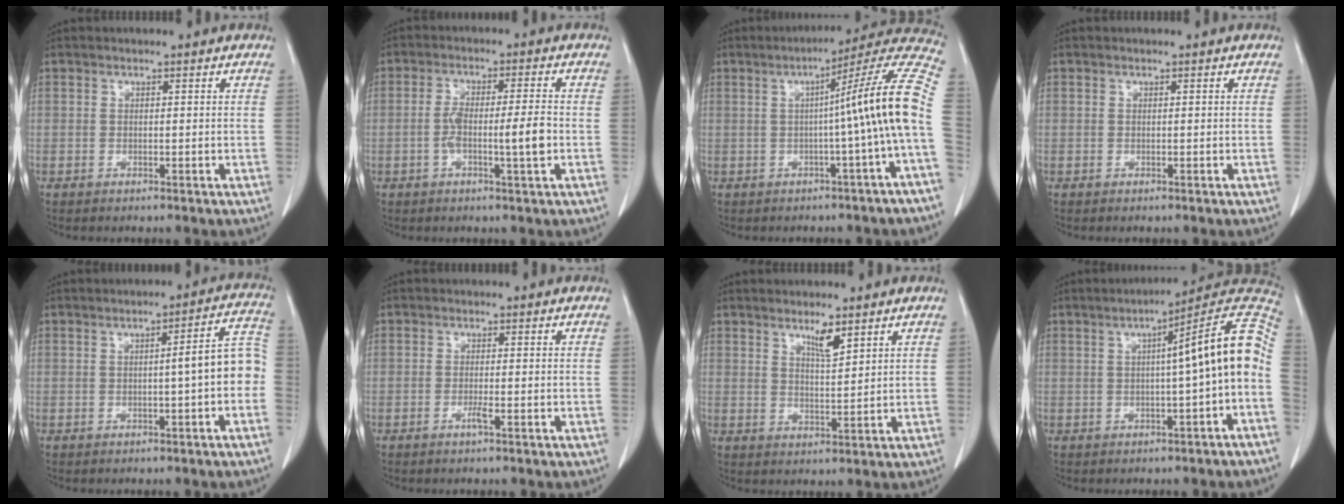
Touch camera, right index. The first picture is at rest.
{"total": 6.5, "force": [-1.4, 0.4, 6.3], "torque": [-0.116, 0.005, -0.023]}
{"total": 14.1, "force": [-0.9, -2.3, 13.9], "torque": [-0.173, 0.027, -0.023]}
{"total": 0.0}
{"total": 6.3, "force": [-1.1, 0.5, 6.2], "torque": [-0.074, 0.024, -0.019]}
{"total": 1.2, "force": [-0.6, -0.2, 1.0], "torque": [-0.023, -0.001, -0.012]}
{"total": 3.6, "force": [2.5, 0.4, 2.5], "torque": [-0.047, -0.006, 0.046]}
{"total": 12.3, "force": [-0.4, -0.1, 12.3], "torque": [-0.161, 0.038, -0.015]}